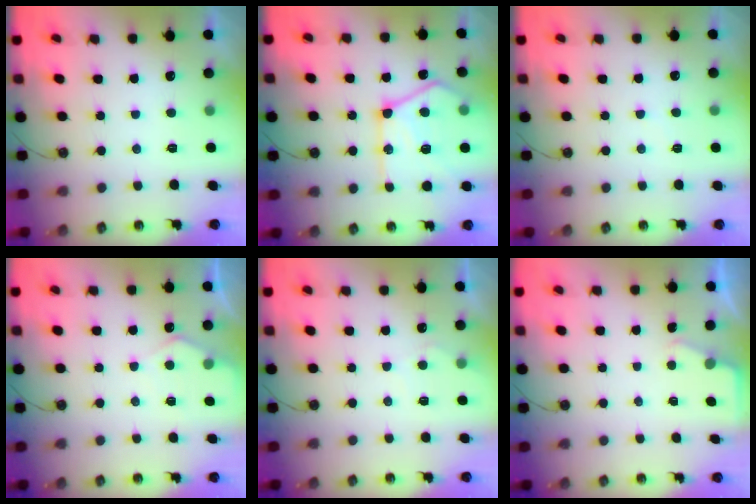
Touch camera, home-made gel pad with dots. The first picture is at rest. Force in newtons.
{"total": 20.6, "press": 20.5, "slide": 2.2}
{"total": 5.9, "press": 5.9, "slide": 0.6}
{"total": 5.3, "press": 5.2, "slide": 0.7}
{"total": 4.2, "press": 4.2, "slide": 0.5}
{"total": 2.1, "press": 2.1, "slide": 0.3}